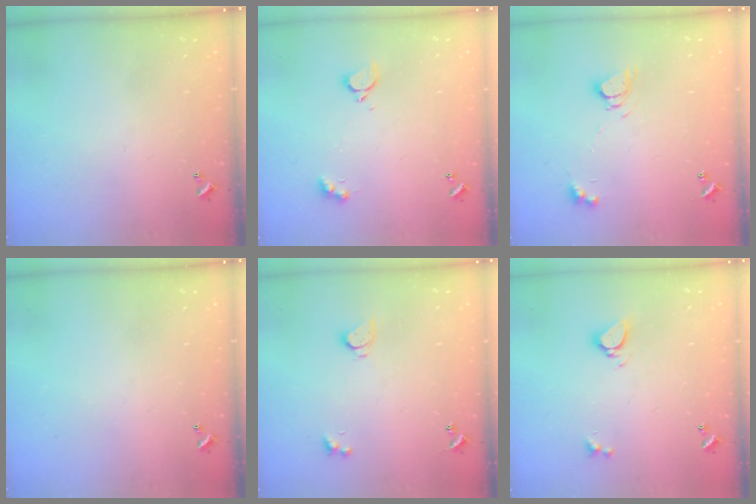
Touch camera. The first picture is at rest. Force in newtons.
{"total": 2.9, "press": 2.9, "slide": 0.6}
{"total": 5.9, "press": 5.9, "slide": 0.5}
{"total": 0.0}
{"total": 2.6, "press": 2.6, "slide": 0.2}
{"total": 4.4, "press": 4.4, "slide": 0.6}